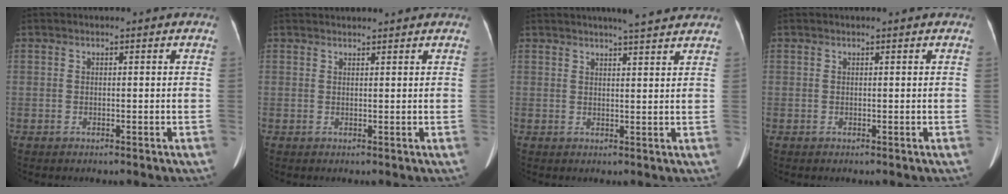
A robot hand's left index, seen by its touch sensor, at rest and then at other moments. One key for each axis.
{"total": 3.4, "fx": 3.4, "fy": 0.1, "fz": 0.6, "tx": -0.007, "ty": 0.028, "tz": 0.047}
{"total": 6.0, "fx": 5.2, "fy": 0.1, "fz": 3.0, "tx": -0.045, "ty": 0.012, "tz": 0.067}
{"total": 0.6, "fx": 0.5, "fy": 0.0, "fz": 0.2, "tx": -0.004, "ty": 0.004, "tz": 0.007}